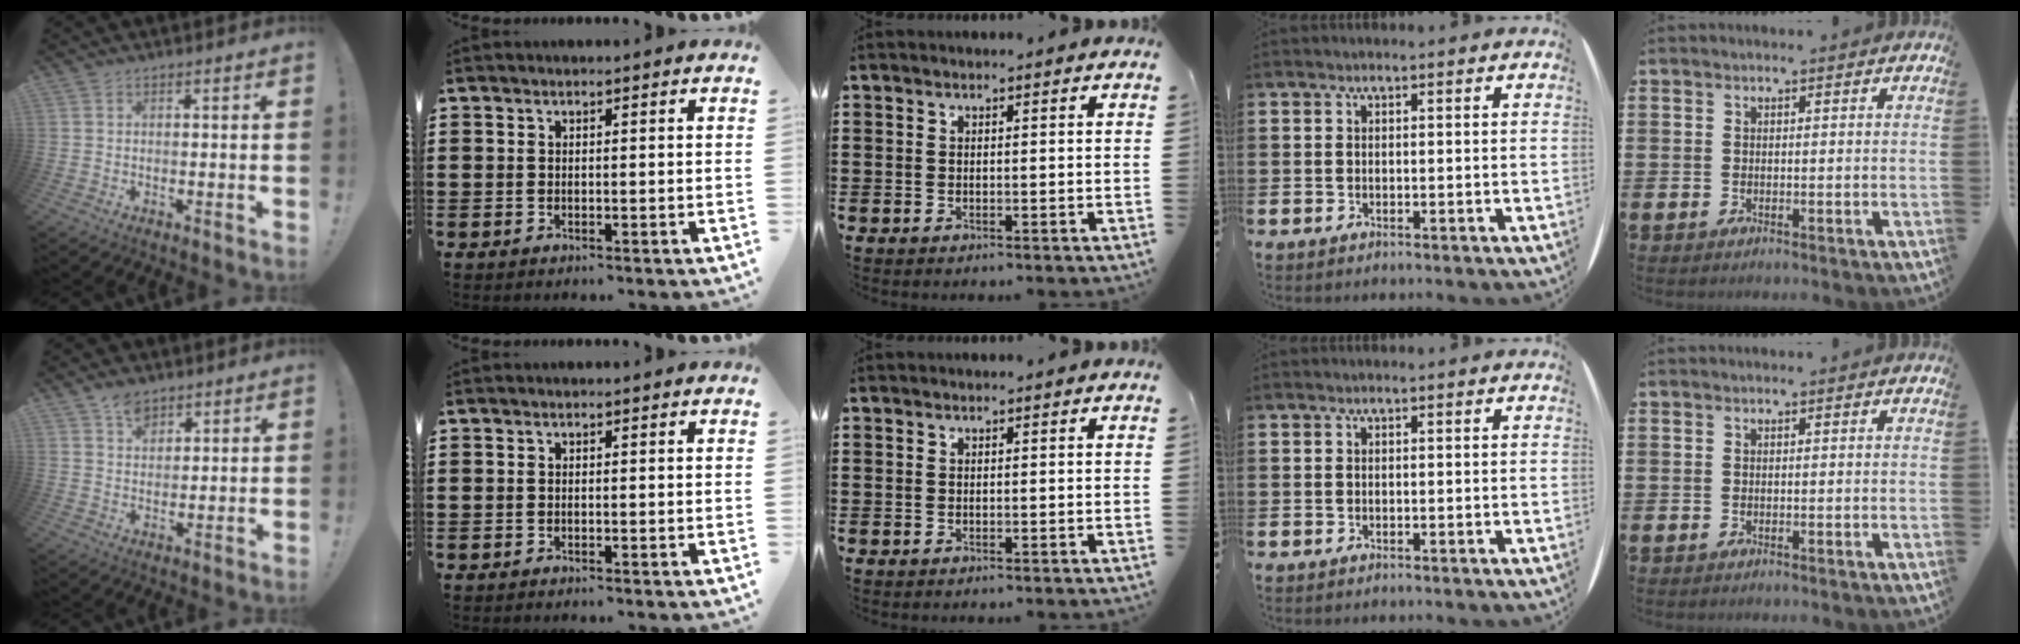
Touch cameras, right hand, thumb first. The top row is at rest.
{"thumb": {"total": 5.7, "force": [4.1, 3.4, 2.0], "torque": [-0.019, -0.016, 0.073]}}